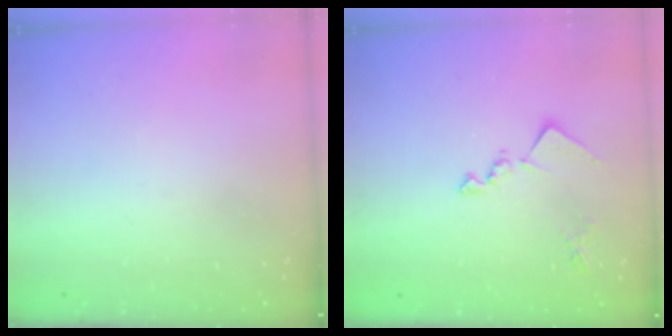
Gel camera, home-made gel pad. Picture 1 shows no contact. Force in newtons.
{"total": 11.1, "press": 11.1, "slide": 0.2}